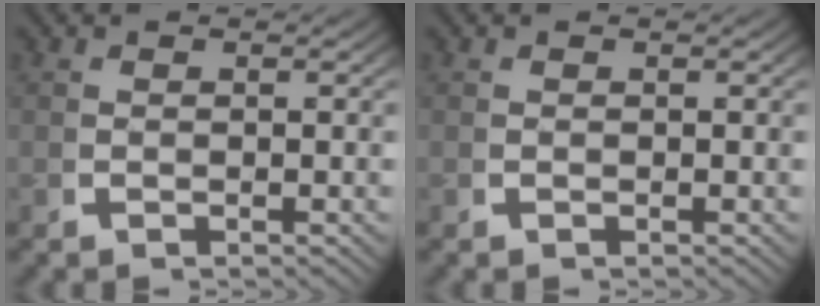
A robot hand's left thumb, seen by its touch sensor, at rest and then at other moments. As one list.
[{"total": 0.0}]